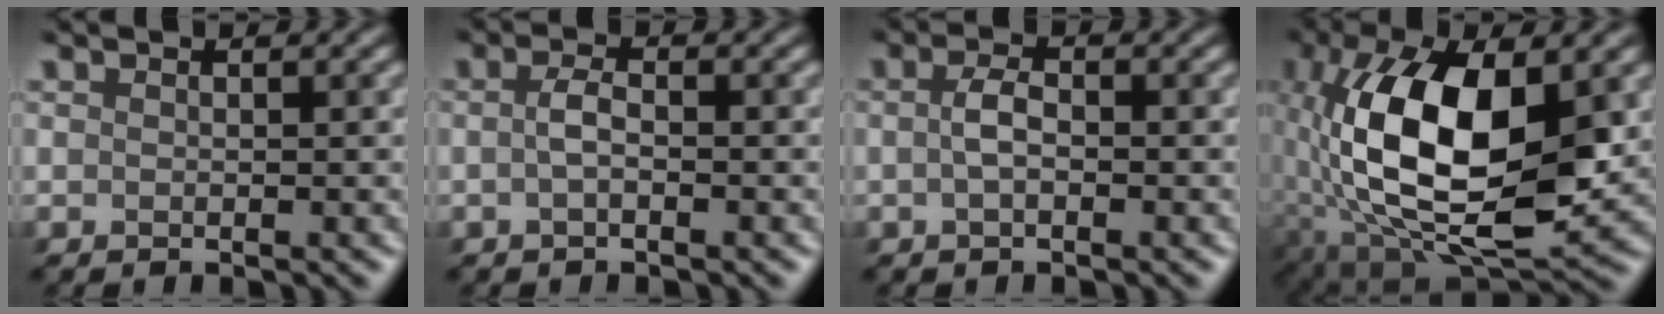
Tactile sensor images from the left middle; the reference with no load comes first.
{"total": 1.0, "force": [0.1, 0.2, 1.0], "torque": [-0.027, 0.005, -0.007]}
{"total": 1.3, "force": [0.2, 0.4, 1.2], "torque": [-0.031, 0.005, -0.005]}
{"total": 13.6, "force": [0.3, 6.7, 11.8], "torque": [-0.242, -0.012, 0.006]}